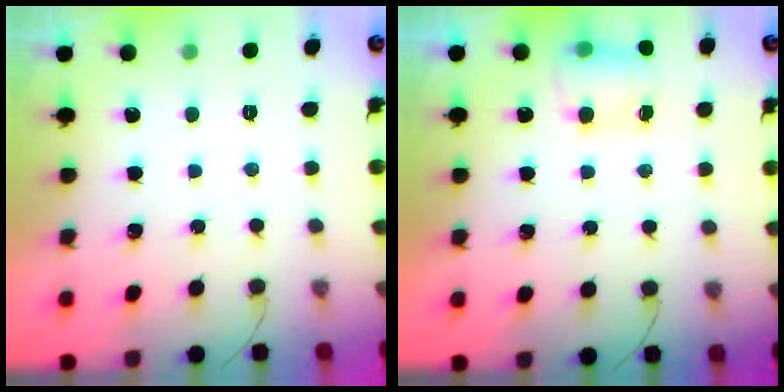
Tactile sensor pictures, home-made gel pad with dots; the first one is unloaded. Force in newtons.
{"total": 5.8, "press": 5.6, "slide": 1.5}